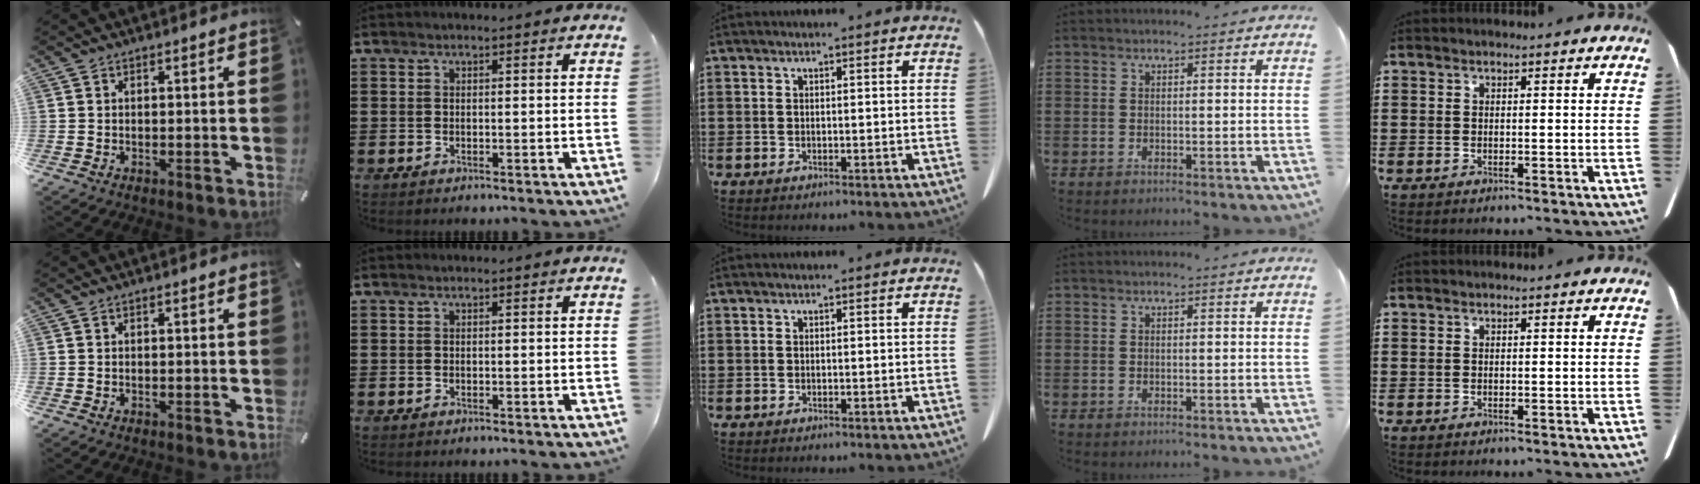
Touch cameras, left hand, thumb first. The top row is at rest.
{}